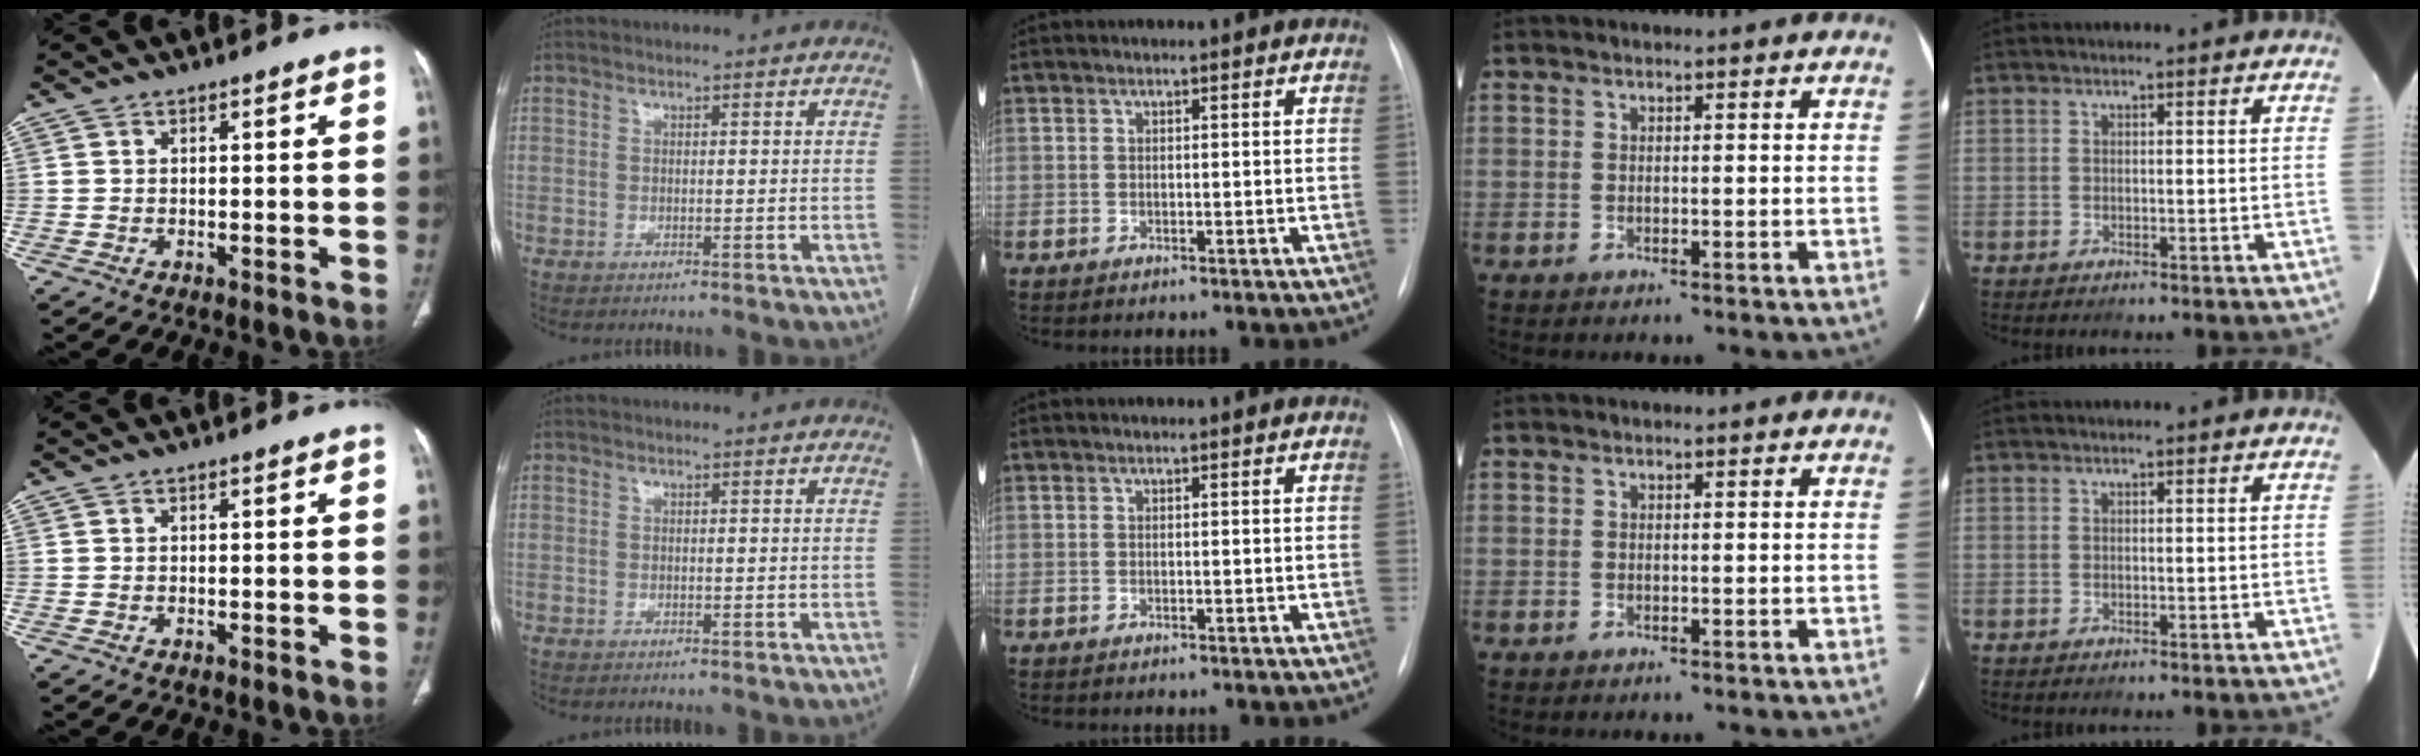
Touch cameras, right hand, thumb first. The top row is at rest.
{}